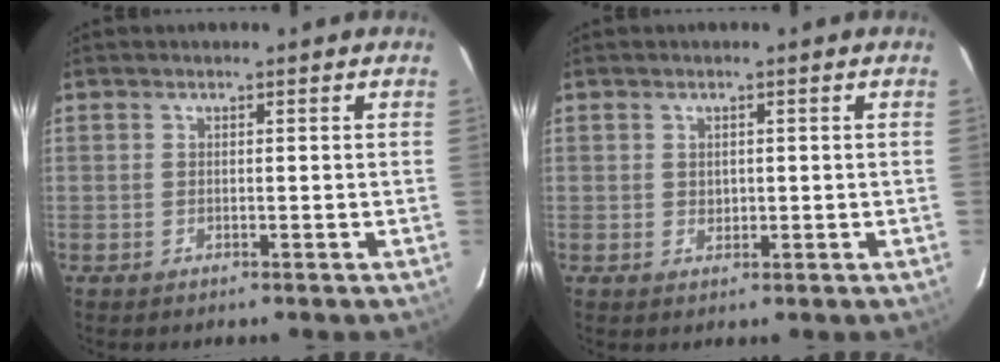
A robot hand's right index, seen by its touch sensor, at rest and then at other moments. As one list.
[{"total": 1.4, "force": [0.3, 1.3, 0.4], "torque": [-0.002, 0.001, 0.008]}]